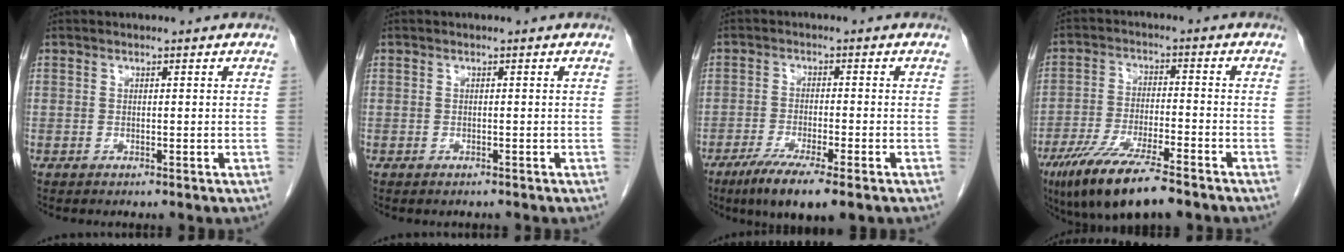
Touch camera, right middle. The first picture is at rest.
{"total": 0.7, "force": [-0.7, -0.1, 0.1], "torque": [-0.006, -0.002, -0.009]}
{"total": 8.2, "force": [-5.3, 0.2, 6.2], "torque": [-0.107, -0.021, -0.085]}
{"total": 12.2, "force": [-8.6, 1.7, 8.5], "torque": [-0.156, -0.029, -0.148]}